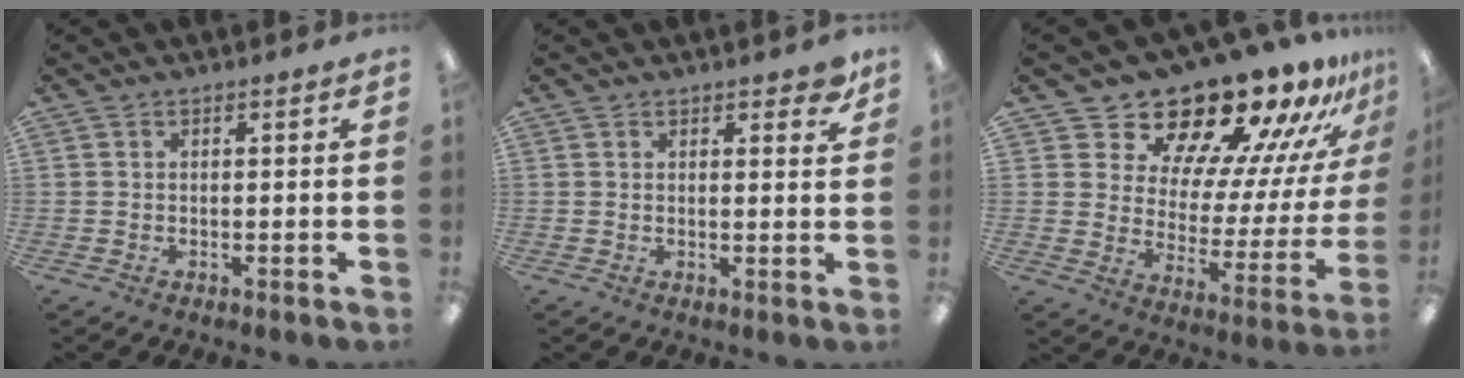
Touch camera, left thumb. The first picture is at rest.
{"total": 3.4, "force": [2.7, 1.2, 1.6], "torque": [-0.013, -0.011, 0.044]}
{"total": 19.0, "force": [17.0, 6.1, 5.6], "torque": [-0.096, -0.146, 0.293]}